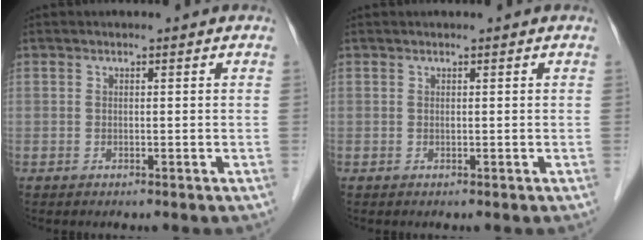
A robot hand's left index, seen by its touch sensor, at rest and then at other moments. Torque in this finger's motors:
{"motor_torque": [0.32, -0.06, -0.03, -0.01]}